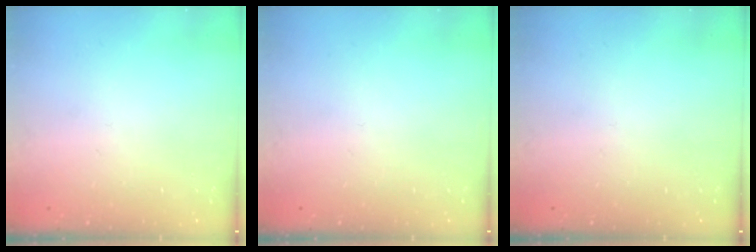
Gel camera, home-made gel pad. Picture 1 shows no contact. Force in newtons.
{"total": 0.0}
{"total": 0.0}